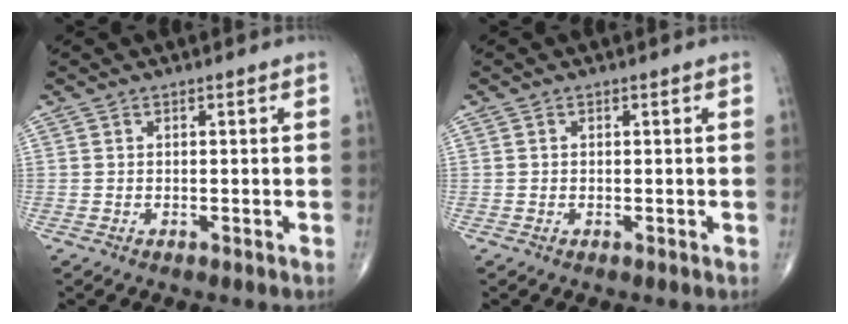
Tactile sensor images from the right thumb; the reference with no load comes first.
{"total": 0.0}